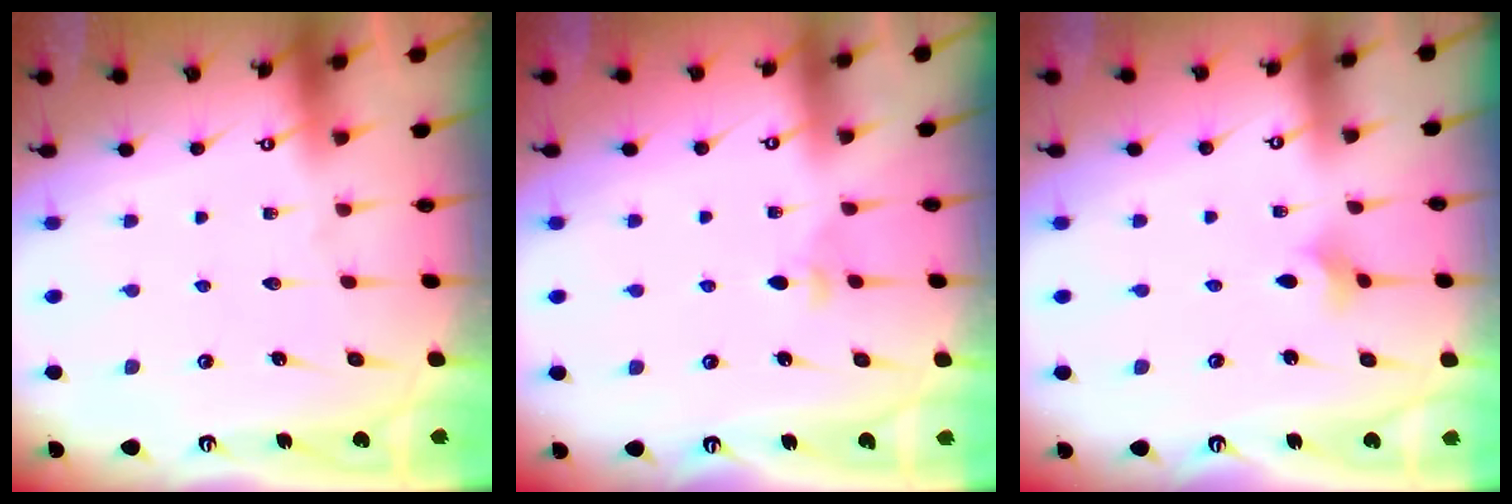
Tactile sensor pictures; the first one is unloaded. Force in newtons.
{"total": 2.8, "press": 2.7, "slide": 0.8}
{"total": 2.0, "press": 1.9, "slide": 0.6}